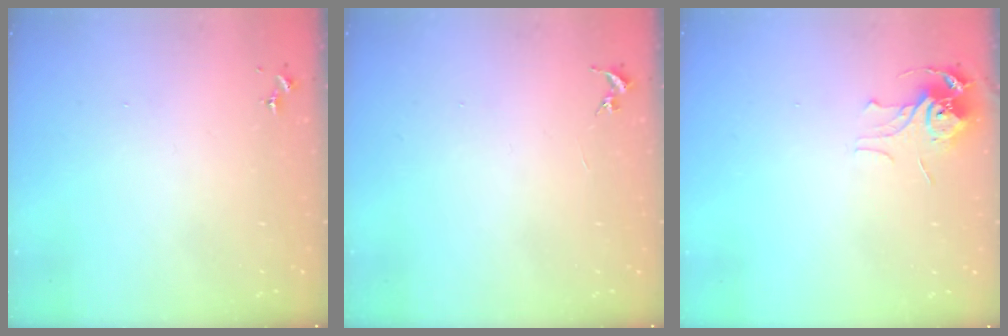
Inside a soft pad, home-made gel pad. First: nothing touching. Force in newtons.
{"total": 0.0}
{"total": 7.8, "press": 7.7, "slide": 0.7}